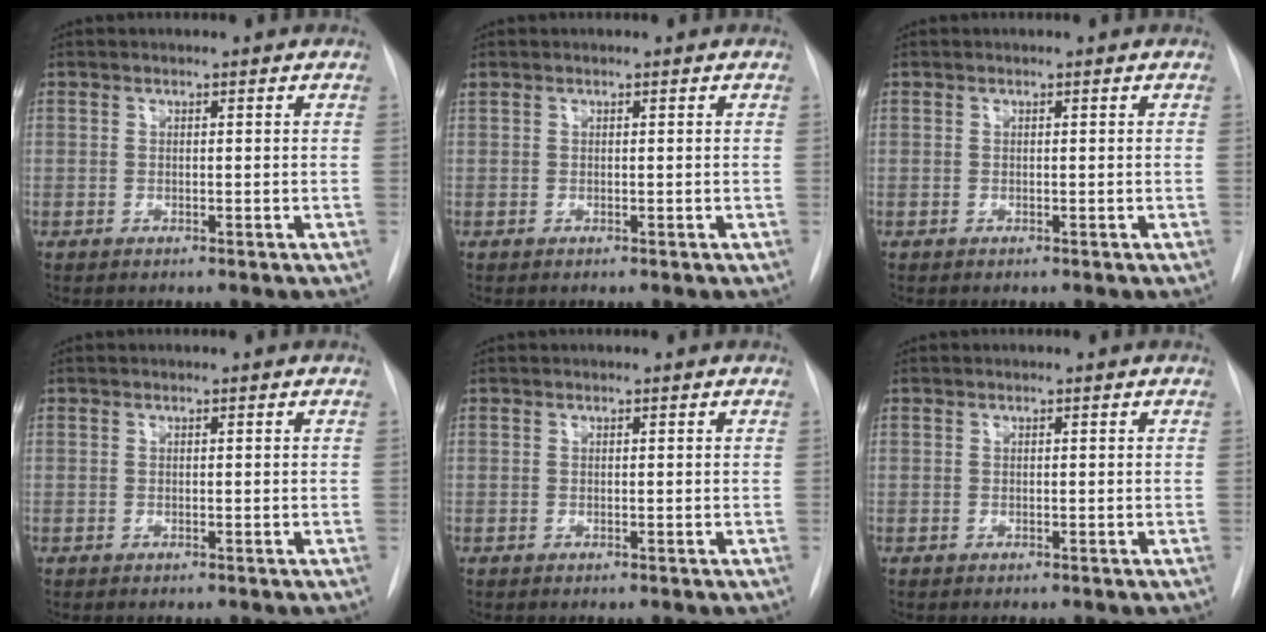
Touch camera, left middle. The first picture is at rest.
{"total": 0.0}
{"total": 0.0}
{"total": 0.0}
{"total": 0.0}
{"total": 0.0}